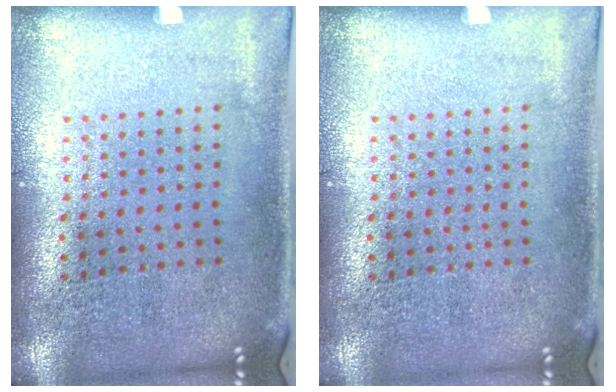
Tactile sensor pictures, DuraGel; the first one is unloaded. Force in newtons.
{"total": 0.0}